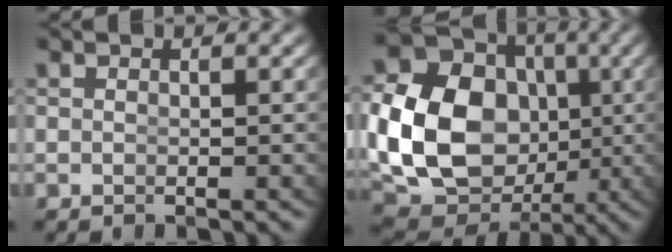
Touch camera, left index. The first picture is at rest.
{"total": 17.4, "force": [0.2, 14.2, 9.9], "torque": [-0.216, -0.056, 0.019]}